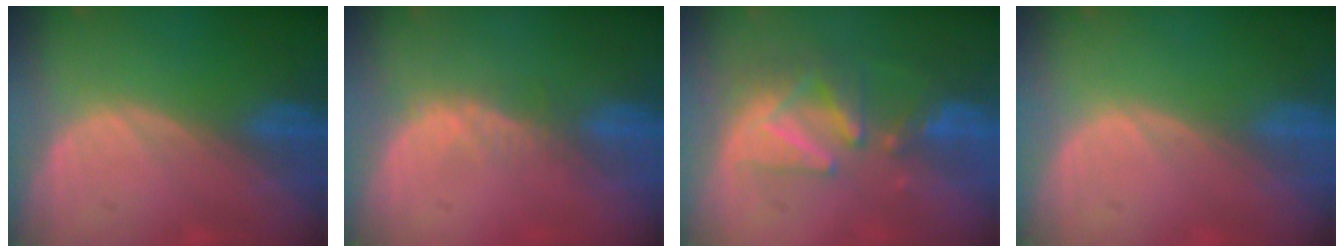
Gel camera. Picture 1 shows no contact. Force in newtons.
{"total": 2.3, "press": 1.9, "slide": 1.4}
{"total": 8.4, "press": 7.8, "slide": 3.2}
{"total": 0.0}